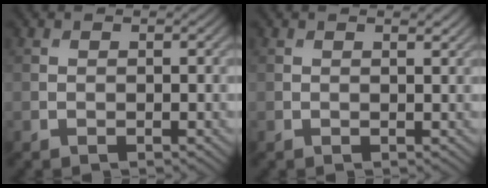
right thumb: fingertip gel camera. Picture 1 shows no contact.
{"total": 0.6, "force": [0.5, 0.0, 0.3], "torque": [-0.005, -0.001, 0.009]}